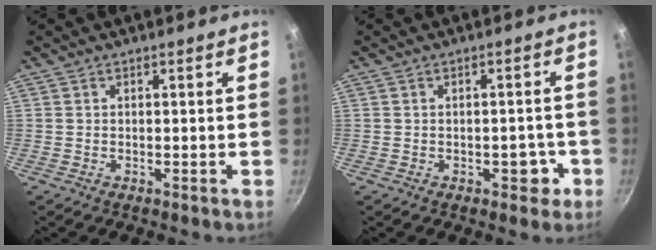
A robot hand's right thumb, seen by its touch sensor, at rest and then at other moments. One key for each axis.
{"total": 3.9, "fx": -1.5, "fy": 2.4, "fz": 2.7, "tx": -0.006, "ty": 0.015, "tz": -0.017}